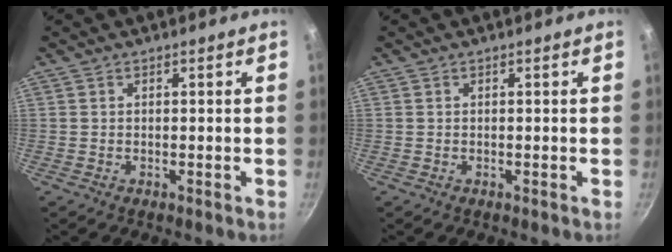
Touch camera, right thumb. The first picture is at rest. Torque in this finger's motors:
{"motor_torque": [-0.31, 0.13, 0.00, 0.00, 0.00]}